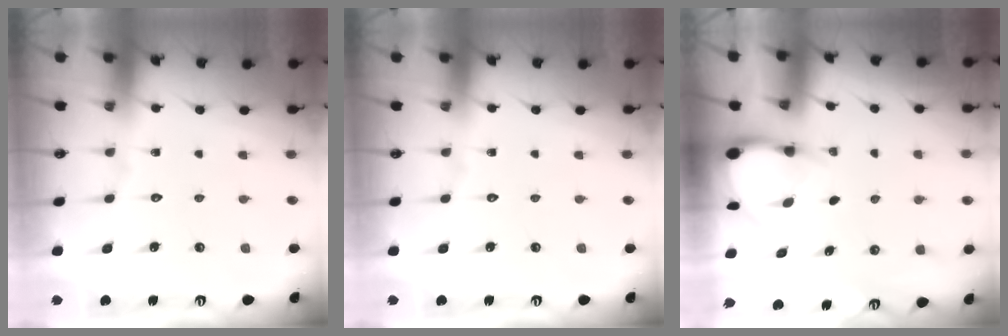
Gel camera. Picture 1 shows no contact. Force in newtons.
{"total": 0.0}
{"total": 3.7, "press": 3.7, "slide": 0.2}